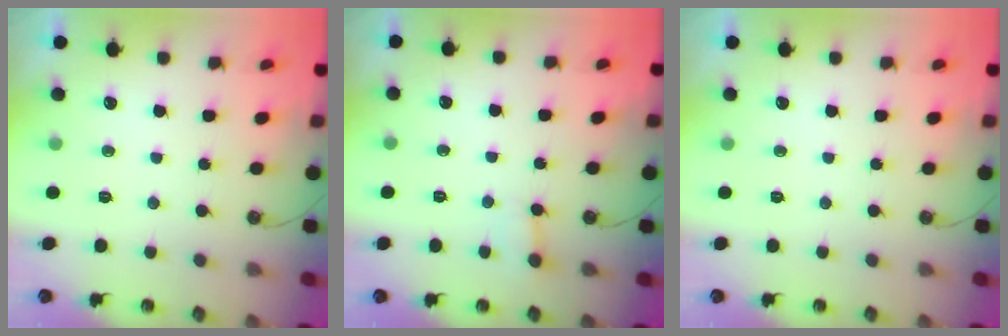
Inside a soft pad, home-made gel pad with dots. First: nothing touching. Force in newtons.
{"total": 2.4, "press": 2.4, "slide": 0.1}
{"total": 0.0}